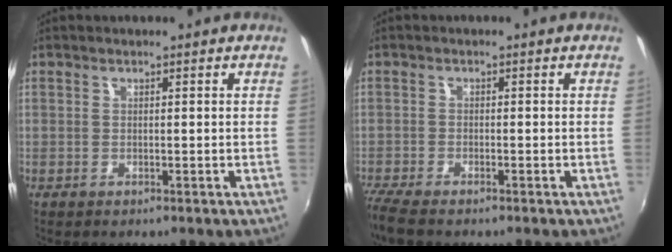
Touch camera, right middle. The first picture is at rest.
{"total": 5.0, "force": [-4.2, 0.8, 2.6], "torque": [-0.072, -0.023, -0.081]}